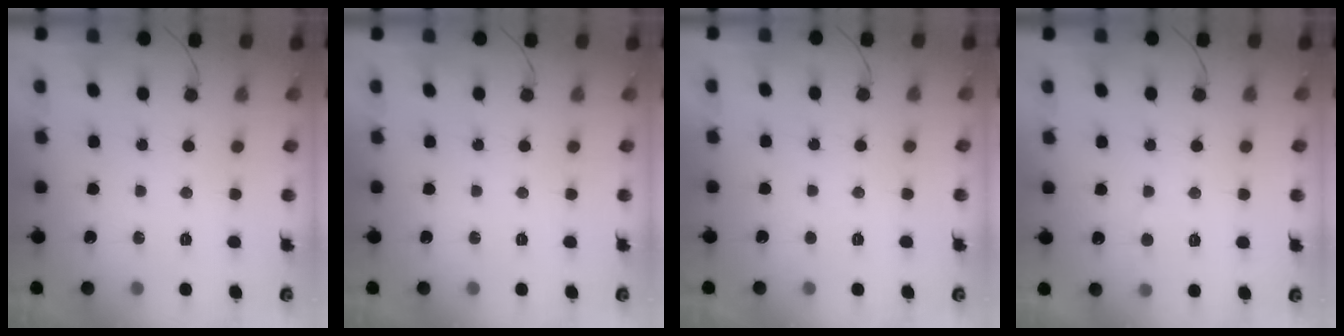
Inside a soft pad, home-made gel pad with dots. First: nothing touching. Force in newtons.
{"total": 0.0}
{"total": 1.6, "press": 1.6, "slide": 0.2}
{"total": 2.5, "press": 2.5, "slide": 0.1}